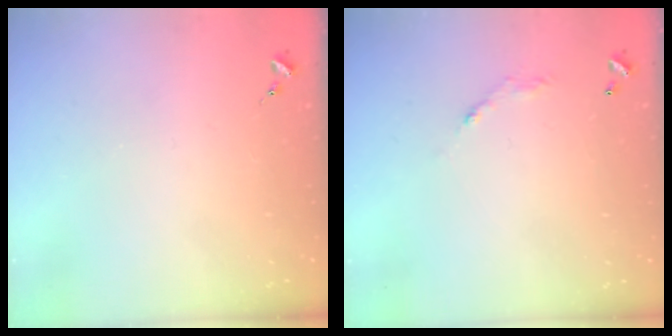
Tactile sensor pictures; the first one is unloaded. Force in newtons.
{"total": 5.7, "press": 5.7, "slide": 0.4}